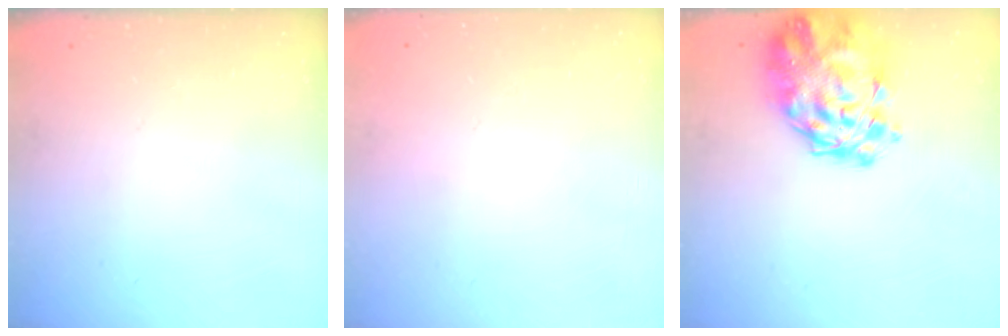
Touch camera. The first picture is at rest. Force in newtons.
{"total": 1.8, "press": 1.8, "slide": 0.2}
{"total": 10.4, "press": 9.8, "slide": 3.5}